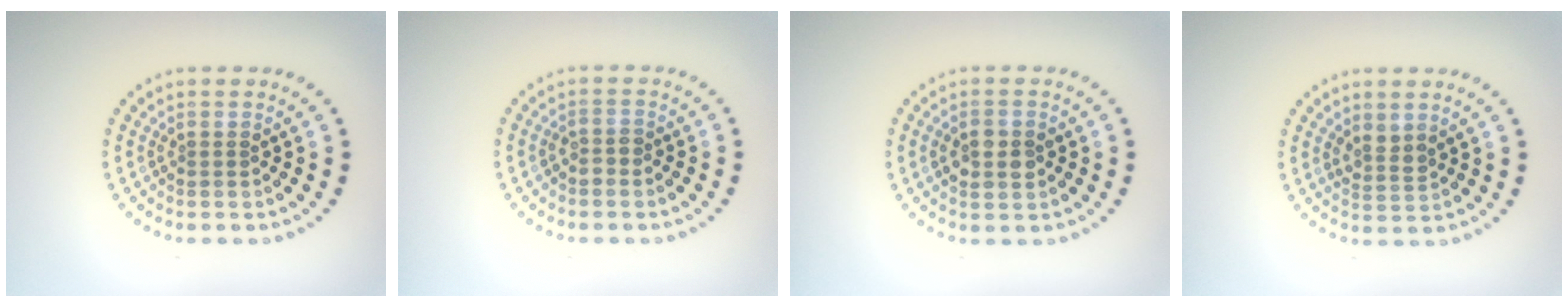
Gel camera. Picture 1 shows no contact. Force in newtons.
{"total": 1.0, "press": 0.8, "slide": 0.5}
{"total": 2.9, "press": 2.9, "slide": 0.1}
{"total": 1.6, "press": 1.2, "slide": 1.0}